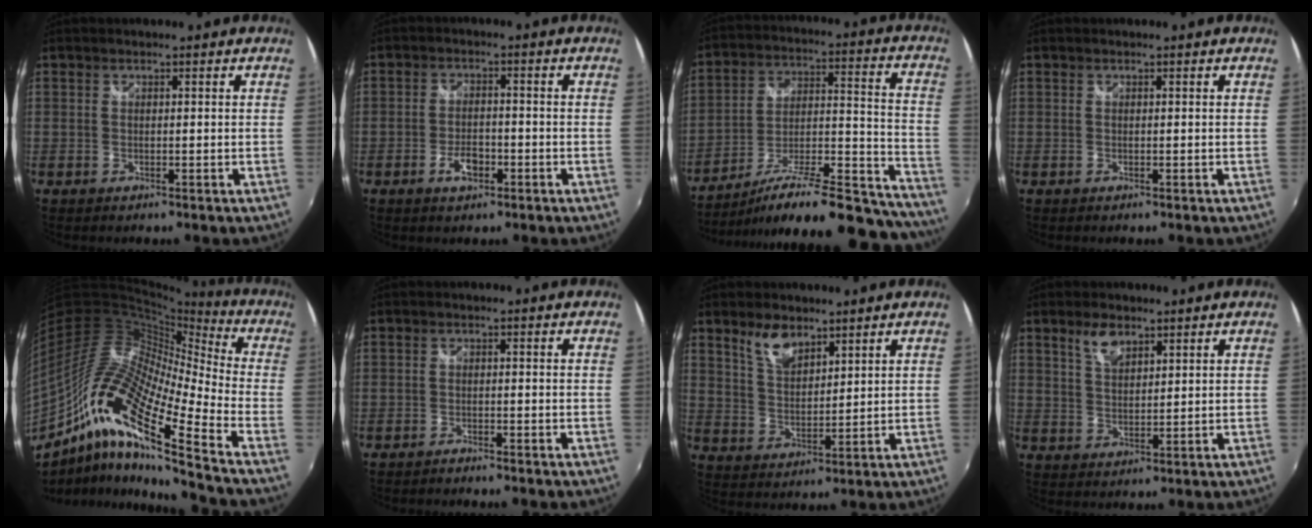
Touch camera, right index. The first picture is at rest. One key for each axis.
{"total": 4.4, "fx": -2.1, "fy": 2.3, "fz": 3.1, "tx": -0.065, "ty": -0.001, "tz": -0.035}
{"total": 30.5, "fx": -25.9, "fy": 6.2, "fz": 14.9, "tx": -0.188, "ty": -0.012, "tz": -0.366}
{"total": 0.0}
{"total": 20.9, "fx": -10.8, "fy": 3.5, "fz": 17.5, "tx": -0.299, "ty": -0.026, "tz": -0.227}
{"total": 1.7, "fx": -1.6, "fy": 0.2, "fz": 0.5, "tx": -0.022, "ty": -0.006, "tz": -0.029}
{"total": 6.5, "fx": 4.6, "fy": 2.8, "fz": 3.6, "tx": -0.063, "ty": 0.004, "tz": 0.090}
{"total": 4.7, "fx": 3.1, "fy": 2.2, "fz": 2.8, "tx": -0.047, "ty": 0.005, "tz": 0.059}